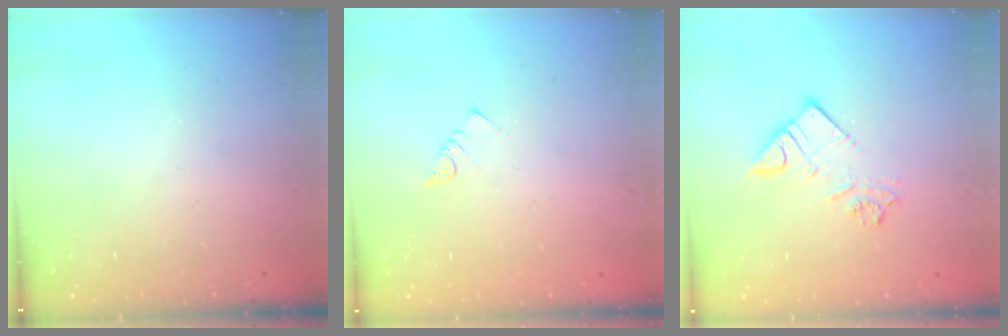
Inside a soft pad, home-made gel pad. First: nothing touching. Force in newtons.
{"total": 3.0, "press": 3.0, "slide": 0.2}
{"total": 8.6, "press": 8.6, "slide": 0.5}